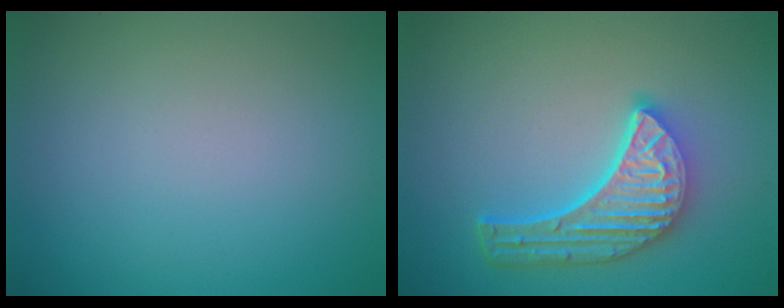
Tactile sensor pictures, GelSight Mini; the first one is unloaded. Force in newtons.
{"total": 5.8, "press": 4.5, "slide": 3.7}